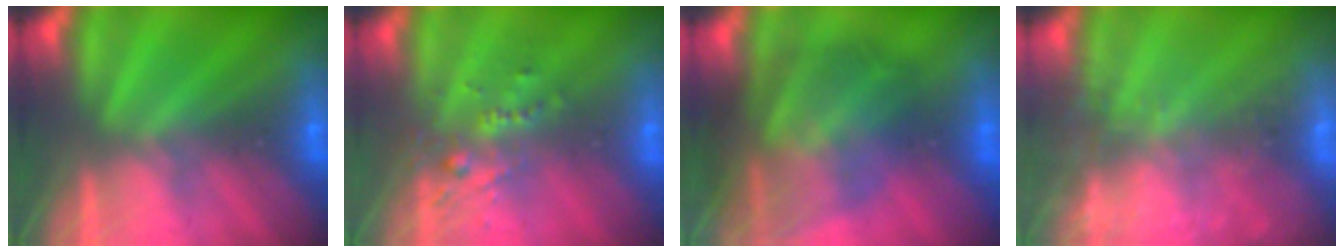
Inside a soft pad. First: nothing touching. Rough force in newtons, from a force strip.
{"total": 2.6}
{"total": 7.2}
{"total": 7.8}